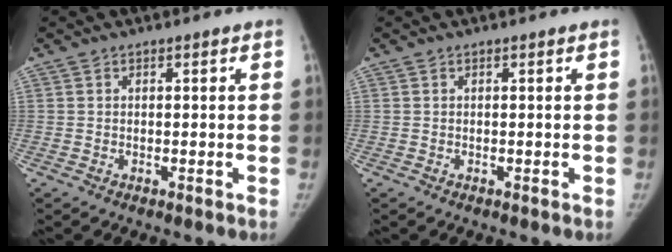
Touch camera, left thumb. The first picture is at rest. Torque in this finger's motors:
{"motor_torque": [0.00, 0.00, 0.35, -0.28, 0.00]}